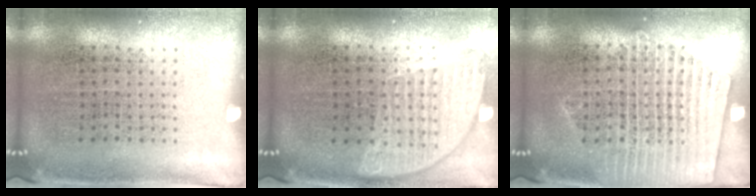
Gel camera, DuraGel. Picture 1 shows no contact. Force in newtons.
{"total": 1.0, "press": 1.0, "slide": 0.1}
{"total": 1.8, "press": 1.7, "slide": 0.3}